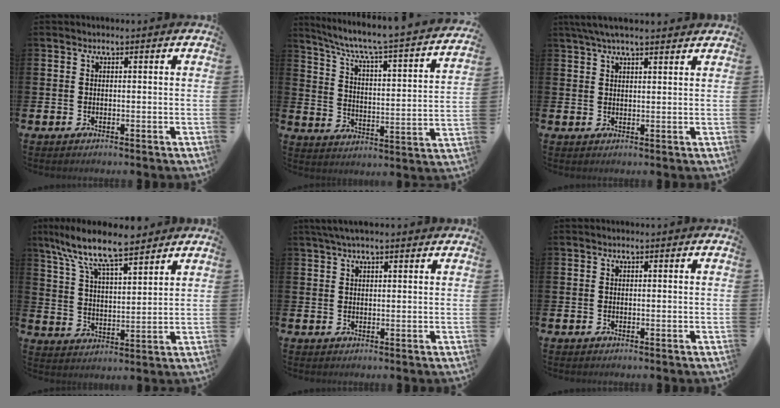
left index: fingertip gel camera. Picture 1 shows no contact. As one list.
[{"total": 5.3, "force": [4.6, 0.1, 2.6], "torque": [-0.078, -0.046, 0.068]}, {"total": 4.3, "force": [3.7, 0.7, 2.1], "torque": [-0.045, -0.004, 0.067]}, {"total": 9.2, "force": [8.1, 1.7, 4.0], "torque": [-0.102, -0.043, 0.143]}, {"total": 2.8, "force": [2.2, 0.6, 1.7], "torque": [-0.032, 0.002, 0.039]}, {"total": 0.0}]